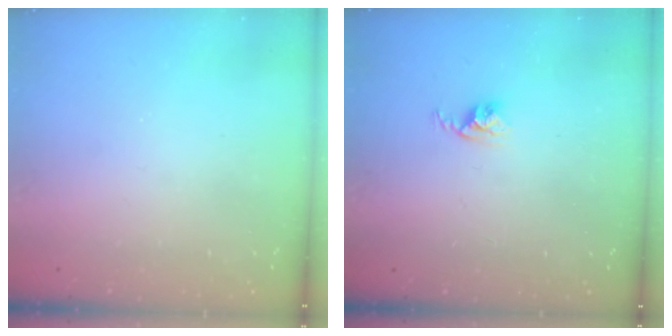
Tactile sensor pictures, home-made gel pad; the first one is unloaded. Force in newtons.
{"total": 2.5, "press": 2.5, "slide": 0.4}